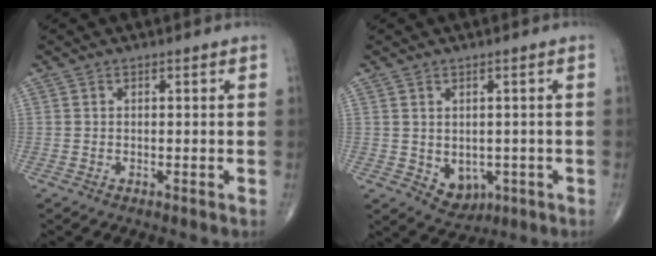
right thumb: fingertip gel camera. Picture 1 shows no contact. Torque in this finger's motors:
{"motor_torque": [-0.33, 0.31, -0.24, -0.24, 0.09]}